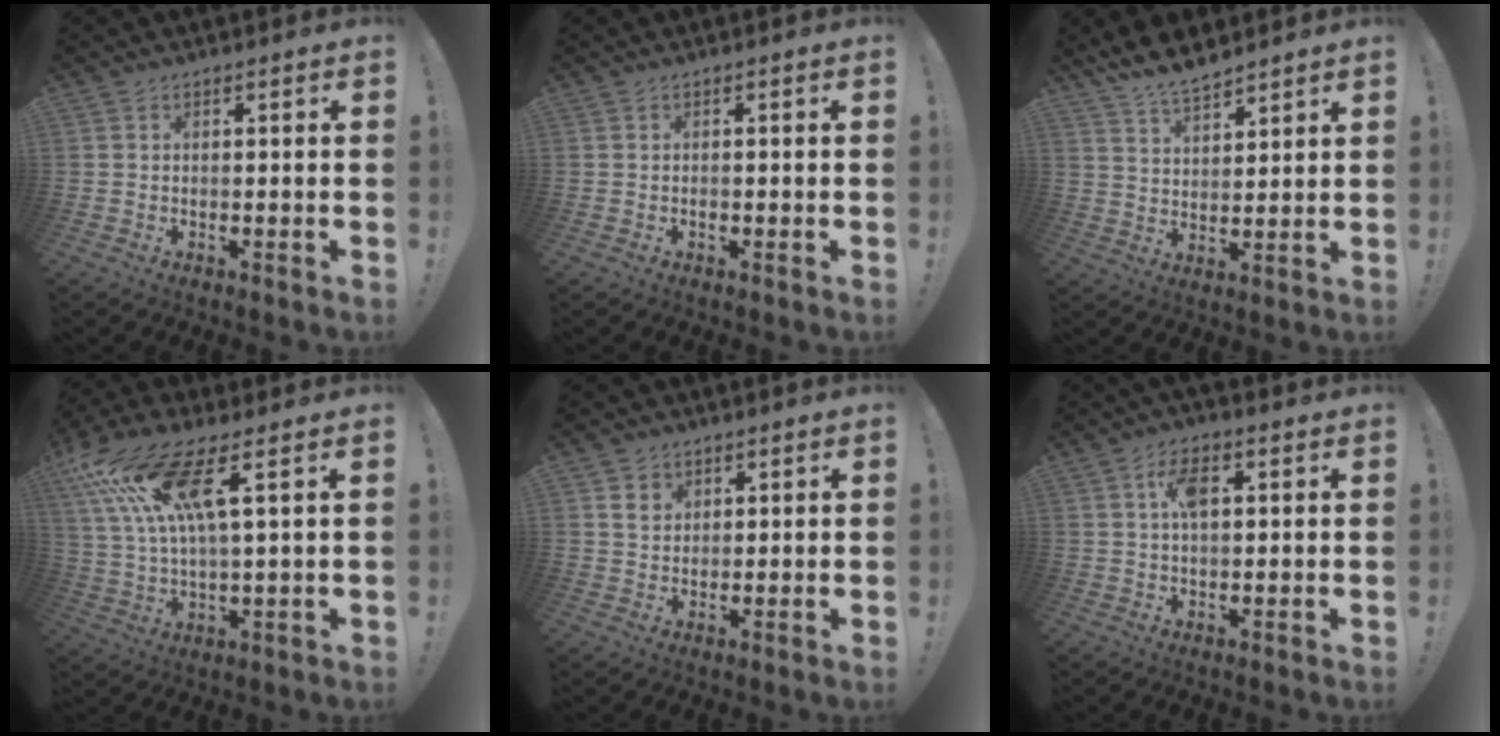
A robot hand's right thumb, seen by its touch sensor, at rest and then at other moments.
{"total": 0.7, "force": [-0.6, 0.3, 0.2], "torque": [-0.010, 0.002, -0.009]}
{"total": 8.0, "force": [7.1, 2.3, 3.0], "torque": [-0.068, -0.039, 0.137]}
{"total": 15.2, "force": [7.5, 4.1, 12.5], "torque": [-0.251, -0.018, 0.127]}
{"total": 4.4, "force": [2.3, 3.5, 1.2], "torque": [-0.010, -0.008, 0.040]}
{"total": 7.0, "force": [1.8, 3.8, 5.6], "torque": [-0.092, 0.004, 0.030]}